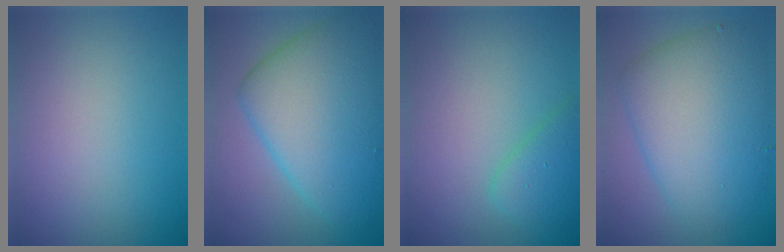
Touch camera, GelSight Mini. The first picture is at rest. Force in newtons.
{"total": 9.5, "press": 9.5, "slide": 0.1}
{"total": 2.4, "press": 2.4, "slide": 0.1}
{"total": 8.0, "press": 8.0, "slide": 0.2}